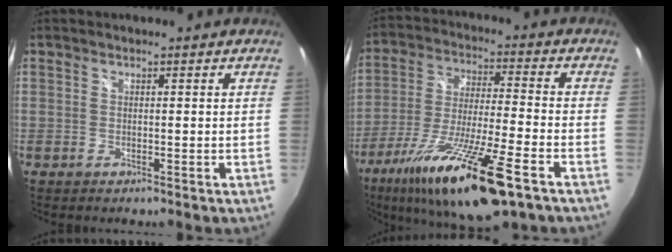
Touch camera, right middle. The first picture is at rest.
{"total": 20.9, "force": [-12.7, 3.2, 16.3], "torque": [-0.311, -0.048, -0.224]}